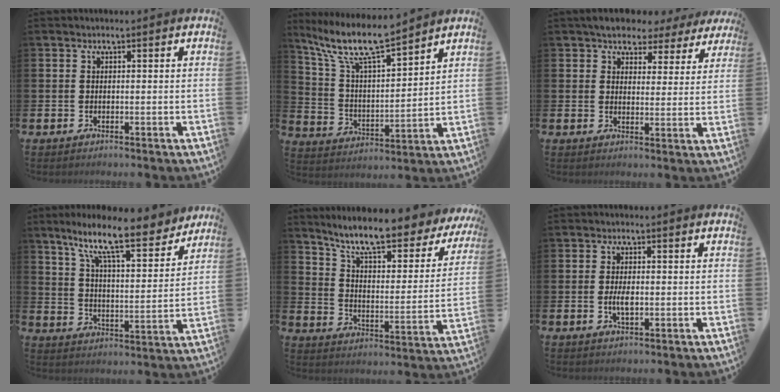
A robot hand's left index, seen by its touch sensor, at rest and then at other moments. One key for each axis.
{"total": 10.8, "fx": 9.3, "fy": 1.6, "fz": 5.2, "tx": -0.141, "ty": -0.049, "tz": 0.161}
{"total": 5.0, "fx": 4.2, "fy": 2.6, "fz": 0.7, "tx": -0.027, "ty": -0.024, "tz": 0.072}
{"total": 12.1, "fx": 9.9, "fy": 2.2, "fz": 6.7, "tx": -0.143, "ty": -0.054, "tz": 0.164}
{"total": 9.0, "fx": 7.9, "fy": 1.4, "fz": 4.2, "tx": -0.113, "ty": -0.058, "tz": 0.127}
{"total": 2.6, "fx": -0.2, "fy": 1.1, "fz": 2.3, "tx": -0.042, "ty": 0.000, "tz": -0.005}